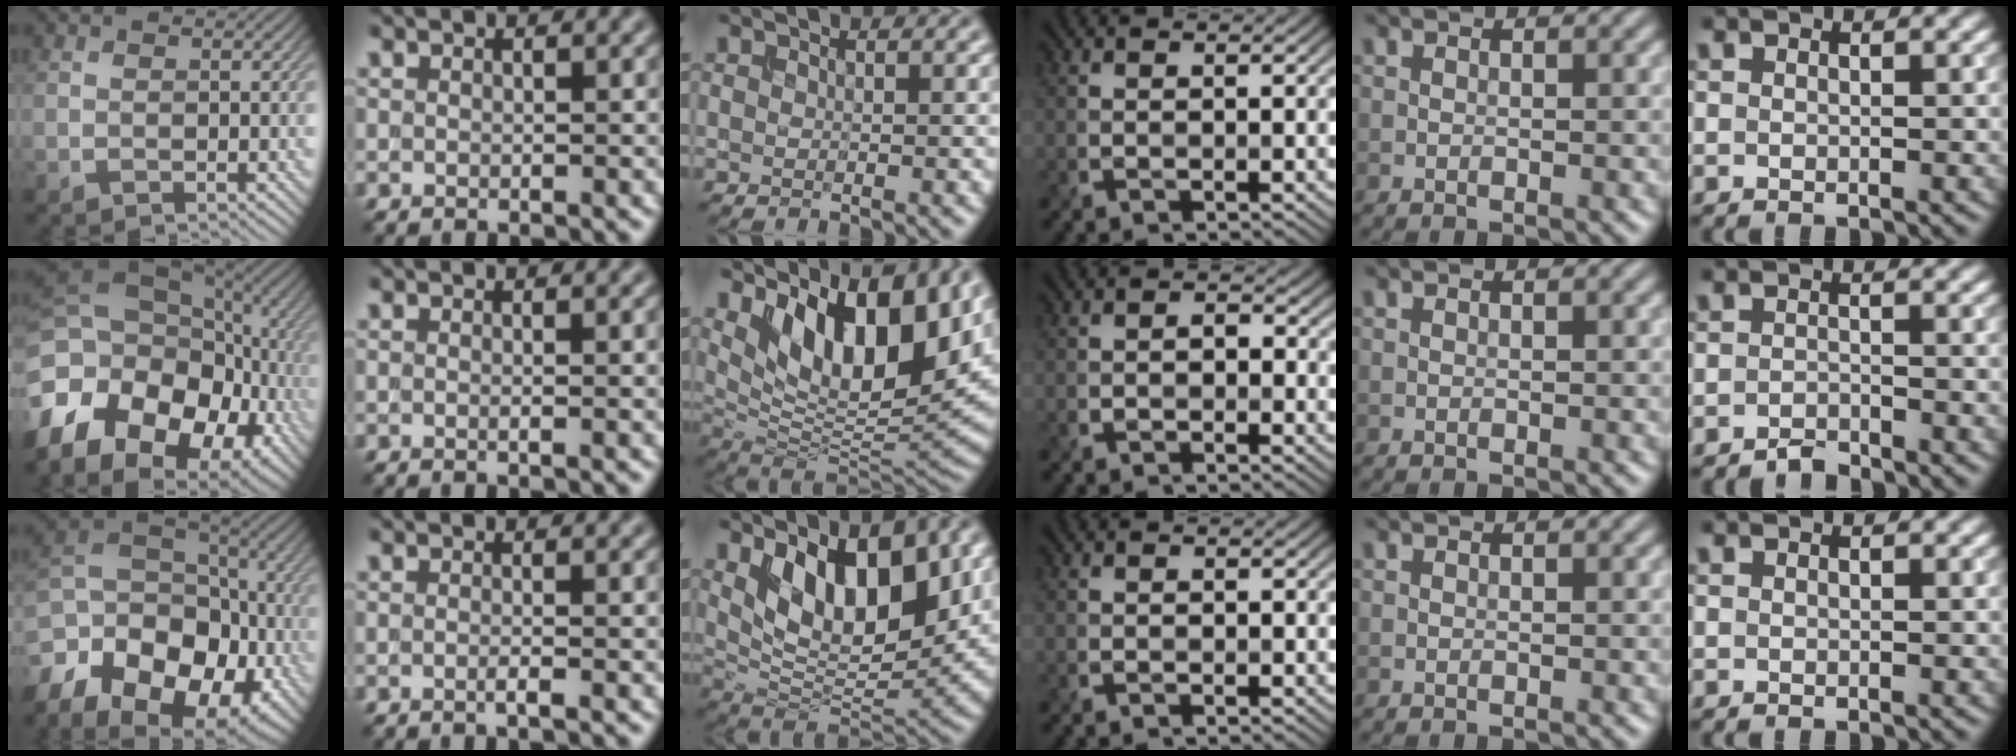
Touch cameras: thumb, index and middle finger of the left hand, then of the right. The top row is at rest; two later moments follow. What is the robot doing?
{"motion": "insert", "object": "backpack"}